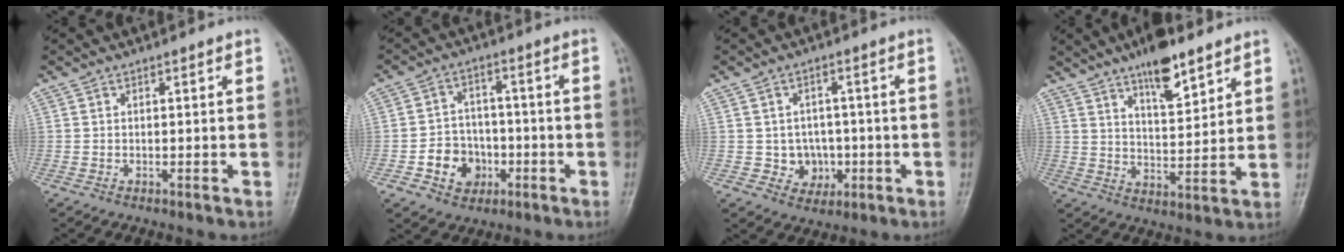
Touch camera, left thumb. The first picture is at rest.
{"total": 8.2, "force": [-2.7, 7.0, 3.3], "torque": [-0.020, 0.024, -0.045]}
{"total": 5.7, "force": [-0.8, 5.2, 2.0], "torque": [0.005, 0.012, -0.005]}
{"total": 10.7, "force": [7.3, 3.6, 6.9], "torque": [-0.089, -0.046, 0.122]}